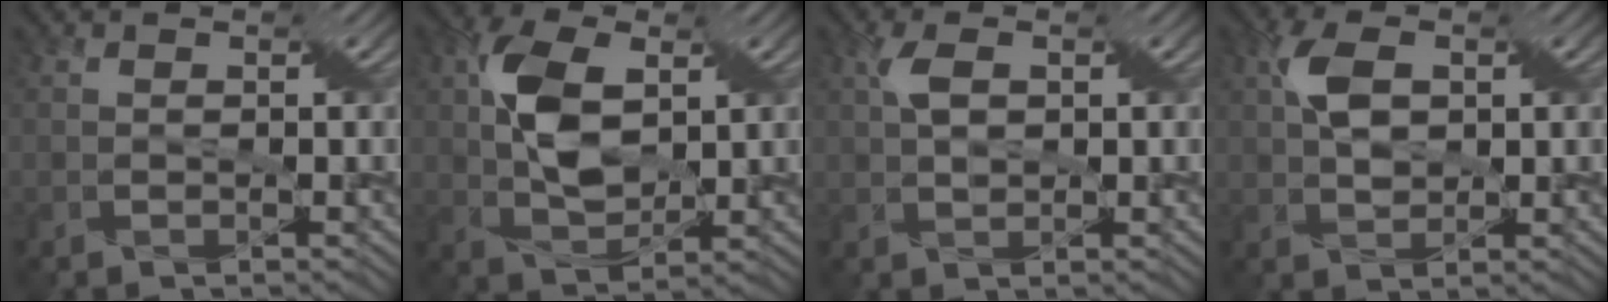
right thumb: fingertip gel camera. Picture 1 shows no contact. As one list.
[{"total": 8.2, "force": [1.8, 4.6, 6.5], "torque": [-0.142, 0.008, 0.035]}, {"total": 3.2, "force": [0.9, 1.5, 2.7], "torque": [-0.061, 0.008, 0.018]}, {"total": 5.1, "force": [1.3, 2.9, 3.9], "torque": [-0.089, 0.009, 0.025]}]